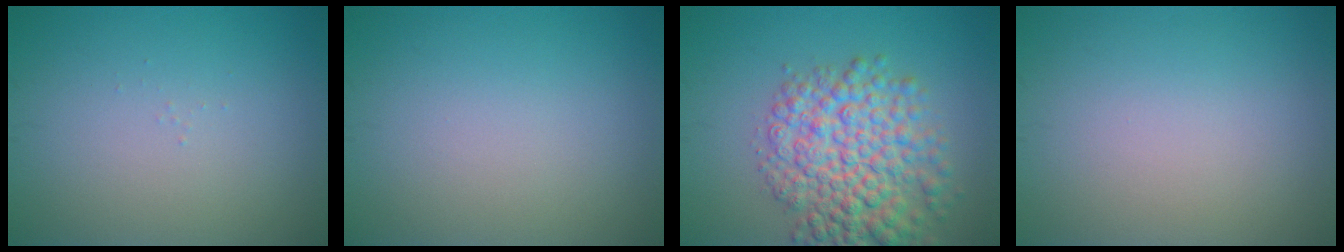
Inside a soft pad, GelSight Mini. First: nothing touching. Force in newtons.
{"total": 0.0}
{"total": 8.1, "press": 8.1, "slide": 0.2}
{"total": 0.0}